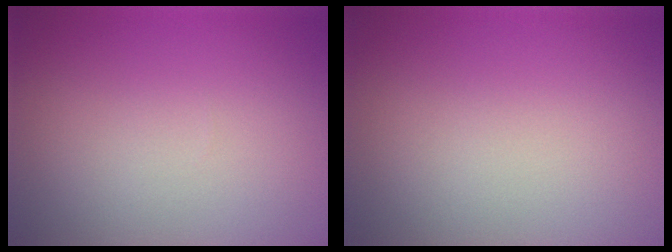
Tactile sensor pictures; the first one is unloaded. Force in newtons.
{"total": 0.0}